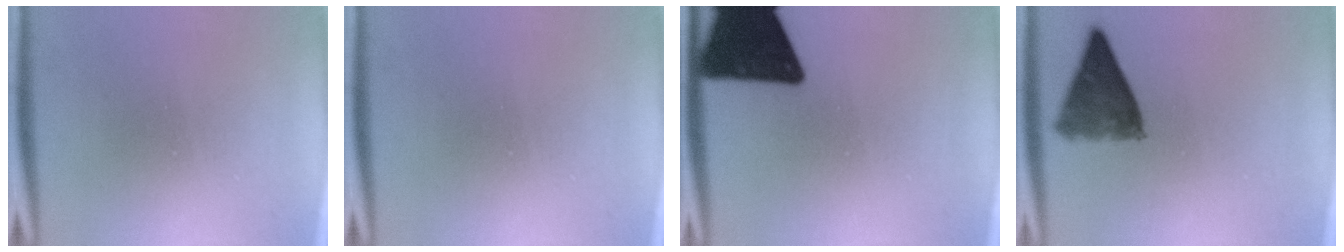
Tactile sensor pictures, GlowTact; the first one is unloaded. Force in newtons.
{"total": 0.0}
{"total": 17.3}
{"total": 8.1}